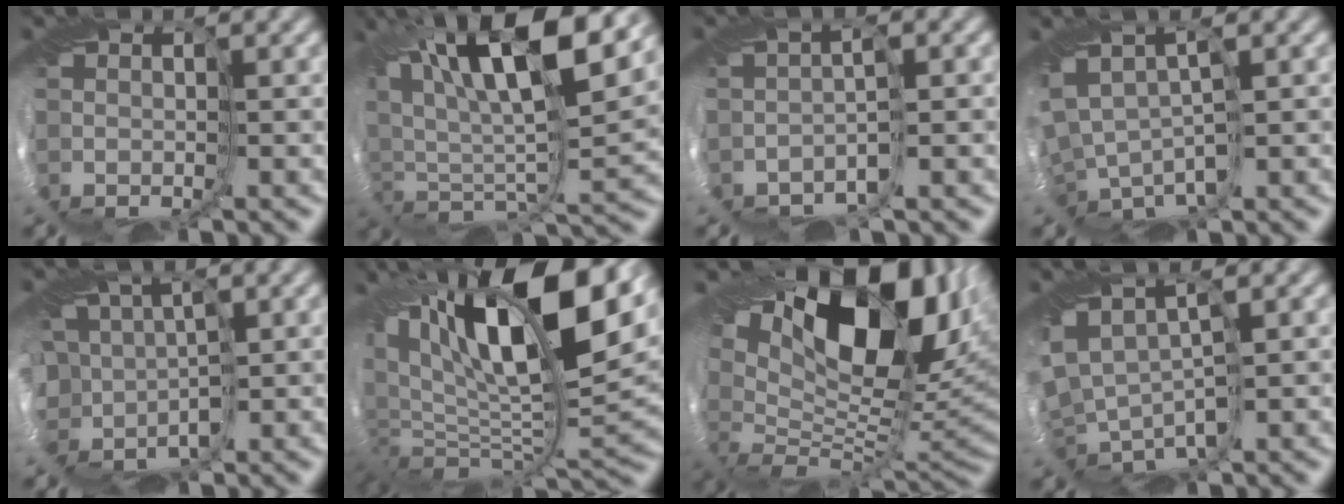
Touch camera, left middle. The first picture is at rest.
{"total": 12.7, "force": [7.1, 3.4, 10.0], "torque": [-0.212, 0.033, 0.132]}
{"total": 2.1, "force": [-1.6, -1.1, -0.7], "torque": [0.007, 0.005, -0.030]}
{"total": 3.7, "force": [-0.2, 2.3, 2.9], "torque": [-0.074, 0.000, 0.020]}
{"total": 6.6, "force": [0.5, 5.7, 3.2], "torque": [-0.082, 0.025, -0.033]}
{"total": 14.3, "force": [6.1, 5.2, 11.8], "torque": [-0.224, 0.030, 0.104]}
{"total": 13.6, "force": [7.4, 6.2, 9.5], "torque": [-0.183, 0.029, 0.141]}
{"total": 4.1, "force": [-0.1, 2.7, 3.1], "torque": [-0.081, 0.013, 0.032]}